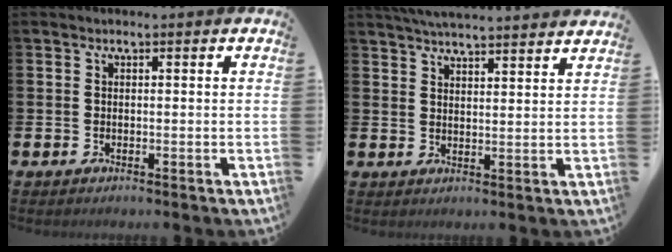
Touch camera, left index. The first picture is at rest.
{"total": 4.8, "force": [4.8, -0.1, 0.6], "torque": [-0.018, -0.027, 0.085]}